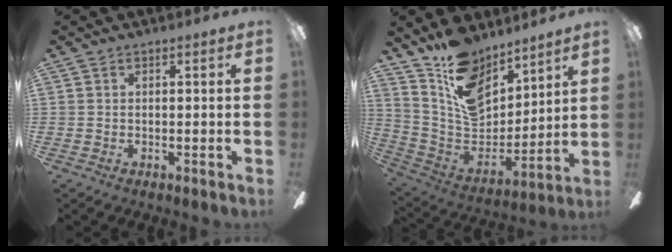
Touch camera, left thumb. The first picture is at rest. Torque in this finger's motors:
{"motor_torque": [0.40, 0.24, 1.14, -1.62, 0.10]}